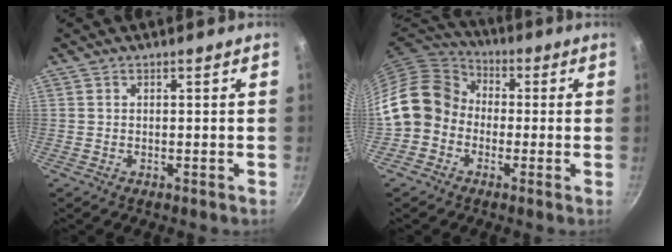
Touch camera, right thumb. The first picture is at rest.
{"total": 12.2, "force": [-1.8, 10.5, 5.9], "torque": [-0.070, 0.037, -0.057]}